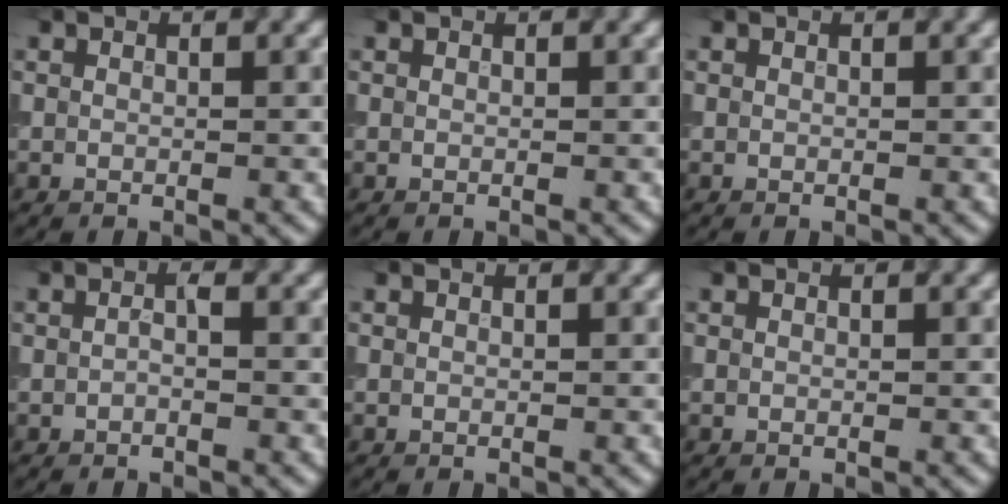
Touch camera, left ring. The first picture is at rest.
{"total": 0.0}
{"total": 0.0}
{"total": 0.8, "force": [-0.2, 0.2, 0.7], "torque": [-0.015, 0.000, -0.005]}
{"total": 0.0}
{"total": 0.0}